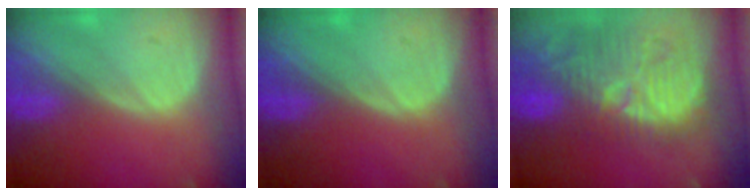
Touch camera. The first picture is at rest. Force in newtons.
{"total": 0.0}
{"total": 13.0, "press": 12.3, "slide": 4.3}